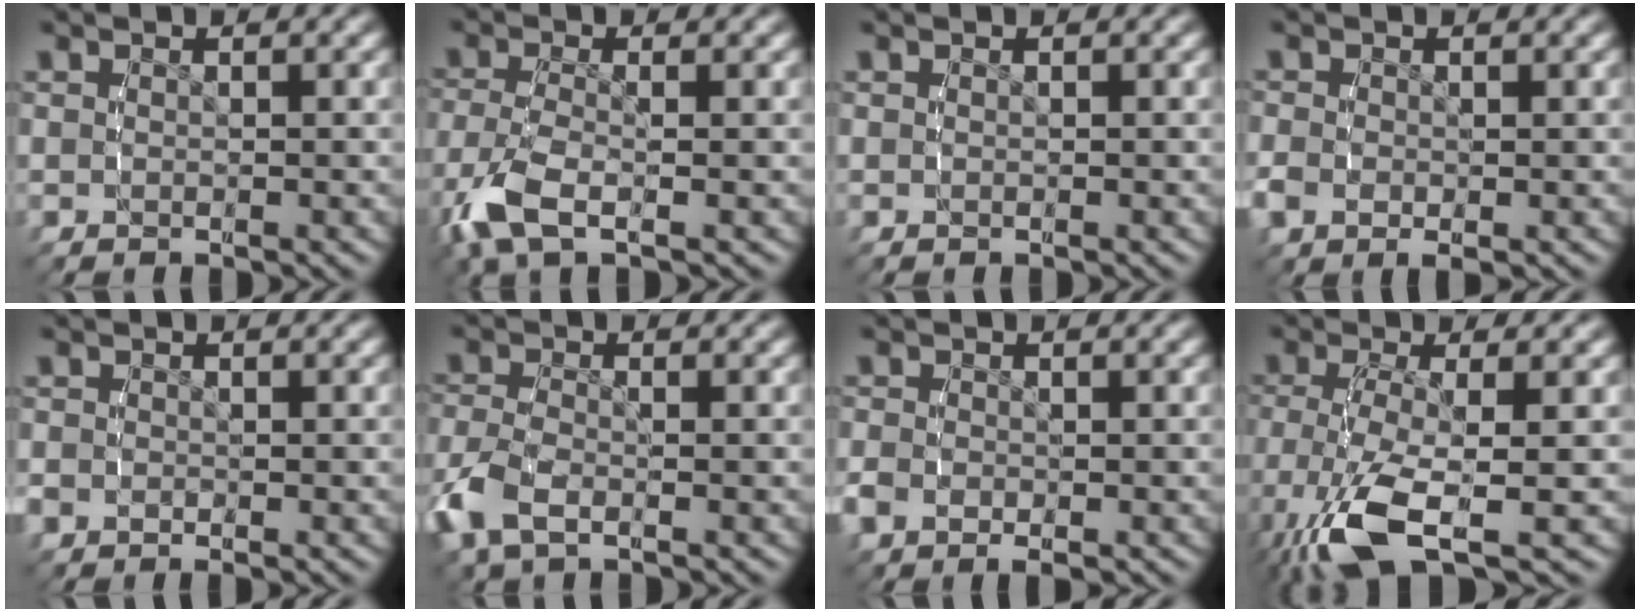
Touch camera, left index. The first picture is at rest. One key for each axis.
{"total": 4.1, "fx": -1.6, "fy": 1.8, "fz": 3.3, "tx": -0.092, "ty": -0.019, "tz": -0.019}
{"total": 0.0}
{"total": 2.8, "fx": -0.9, "fy": 2.0, "fz": 1.7, "tx": -0.040, "ty": -0.016, "tz": -0.006}
{"total": 2.2, "fx": -0.8, "fy": 1.9, "fz": 0.7, "tx": -0.022, "ty": -0.012, "tz": -0.010}
{"total": 3.7, "fx": -1.6, "fy": 2.2, "fz": 2.5, "tx": -0.075, "ty": -0.014, "tz": -0.020}
{"total": 3.1, "fx": -1.2, "fy": 2.2, "fz": 1.8, "tx": -0.036, "ty": -0.012, "tz": -0.014}
{"total": 6.2, "fx": -2.6, "fy": 2.4, "fz": 5.1, "tx": -0.124, "ty": -0.034, "tz": -0.022}